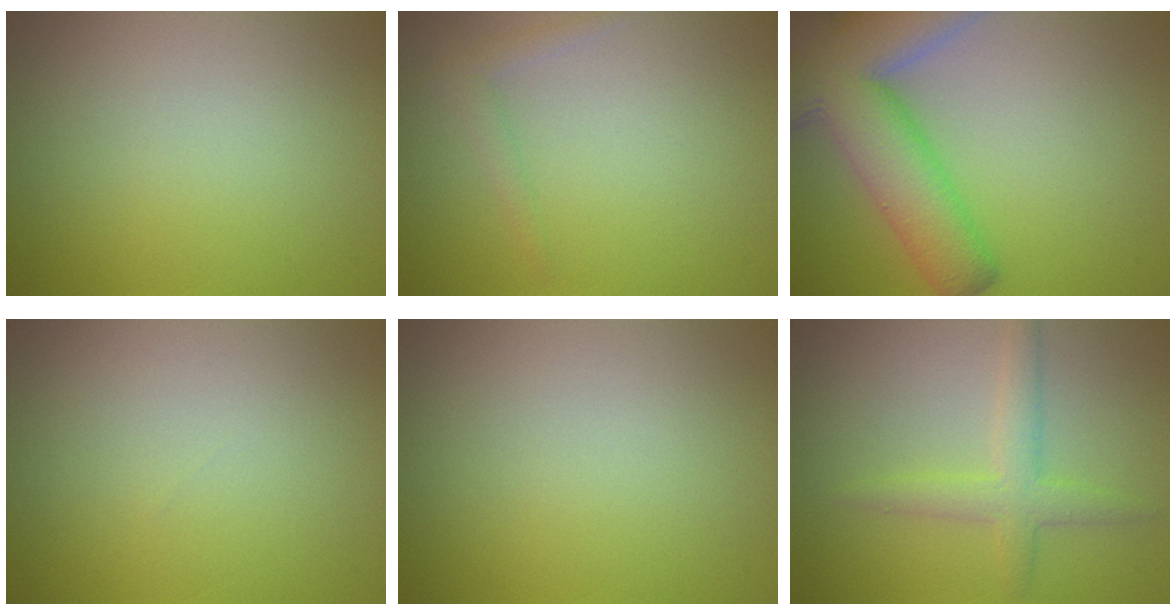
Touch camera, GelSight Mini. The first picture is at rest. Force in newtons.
{"total": 1.2, "press": 1.2, "slide": 0.1}
{"total": 11.6, "press": 11.6, "slide": 0.8}
{"total": 0.0}
{"total": 0.0}
{"total": 2.7, "press": 2.7, "slide": 0.1}